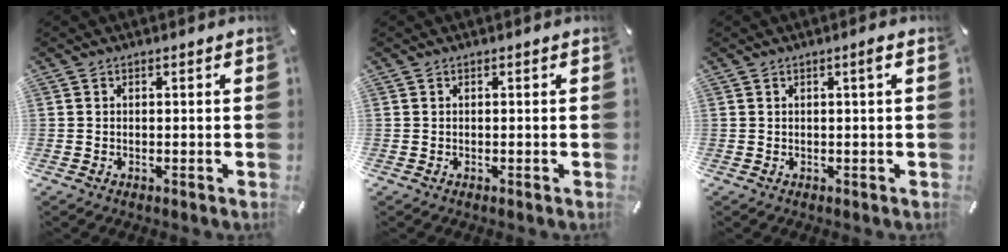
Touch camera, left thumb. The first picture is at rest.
{"total": 0.0}
{"total": 1.7, "force": [0.5, 0.0, 1.6], "torque": [-0.032, 0.001, 0.007]}